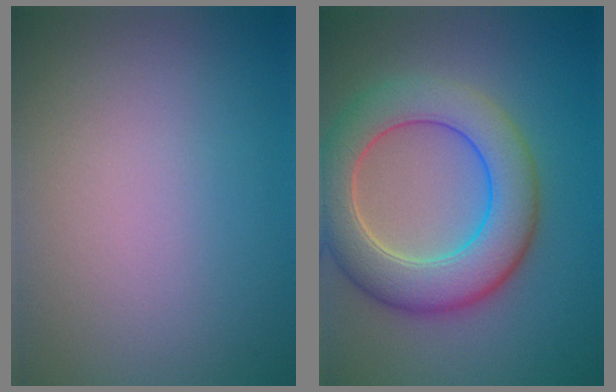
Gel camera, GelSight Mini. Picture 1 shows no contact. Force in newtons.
{"total": 7.9, "press": 7.9, "slide": 0.5}